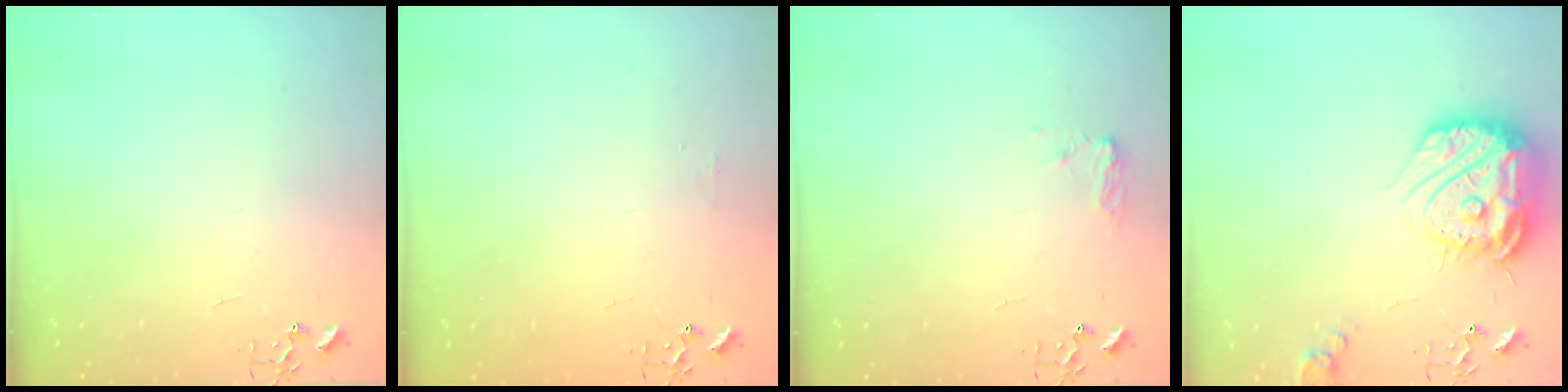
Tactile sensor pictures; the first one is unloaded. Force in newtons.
{"total": 3.9, "press": 3.8, "slide": 0.6}
{"total": 7.2, "press": 7.2, "slide": 0.5}
{"total": 19.8, "press": 19.7, "slide": 2.0}